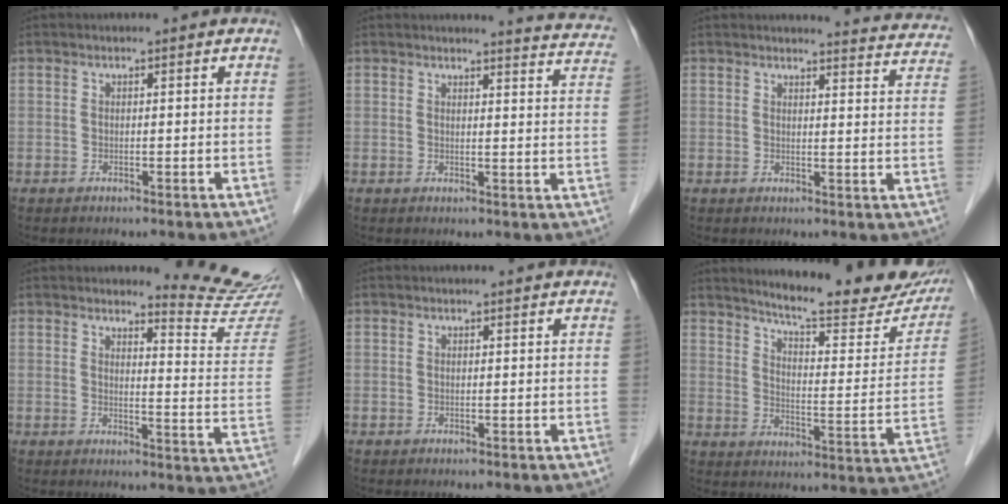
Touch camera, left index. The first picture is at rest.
{"total": 9.4, "force": [9.3, 0.0, 1.3], "torque": [-0.002, -0.066, 0.075]}
{"total": 11.5, "force": [11.4, 0.6, 1.4], "torque": [0.008, -0.066, 0.096]}
{"total": 10.0, "force": [9.9, -1.1, 0.9], "torque": [-0.011, -0.102, 0.106]}
{"total": 1.2, "force": [1.2, 0.0, 0.3], "torque": [-0.011, 0.006, 0.013]}
{"total": 22.1, "force": [19.5, 3.2, 10.0], "torque": [-0.134, -0.057, 0.243]}